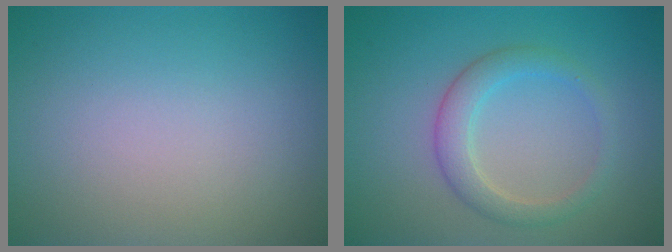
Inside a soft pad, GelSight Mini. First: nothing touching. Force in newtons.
{"total": 2.8, "press": 2.8, "slide": 0.2}